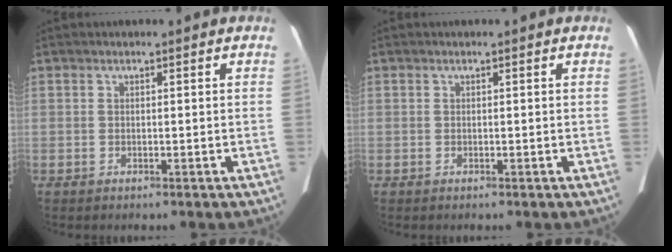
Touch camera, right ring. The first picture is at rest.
{"total": 0.0}